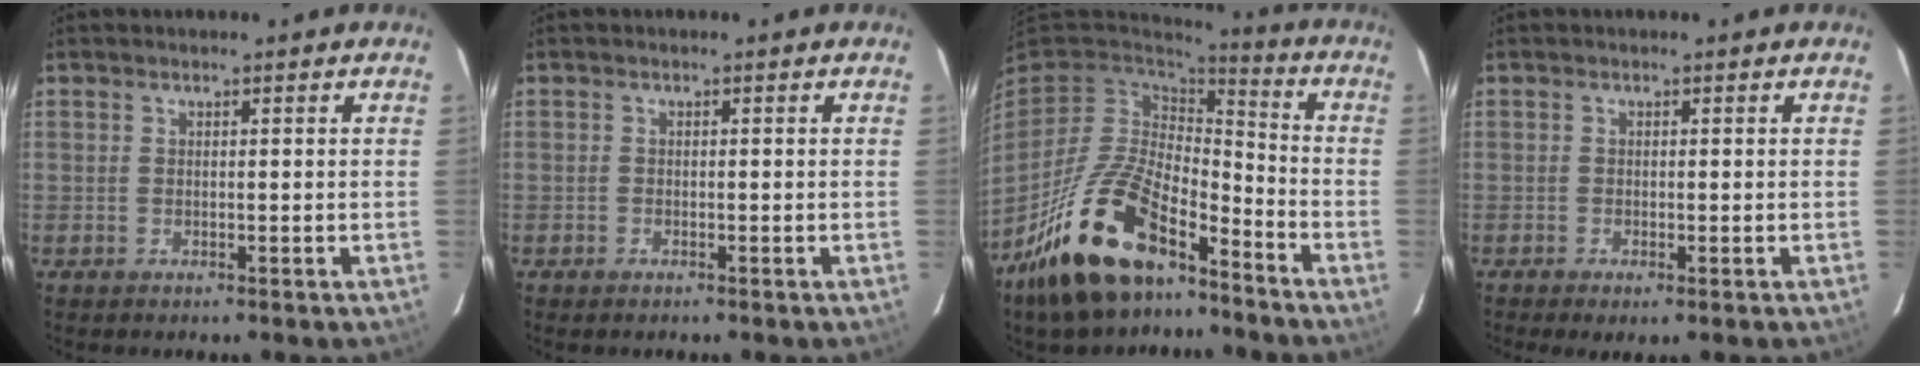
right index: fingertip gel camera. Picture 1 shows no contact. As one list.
[{"total": 0.7, "force": [-0.6, 0.4, 0.2], "torque": [-0.005, 0.000, -0.012]}, {"total": 20.4, "force": [-13.5, 8.6, 12.8], "torque": [-0.266, -0.018, -0.243]}, {"total": 1.7, "force": [-0.9, 0.3, 1.4], "torque": [-0.029, -0.007, -0.014]}]